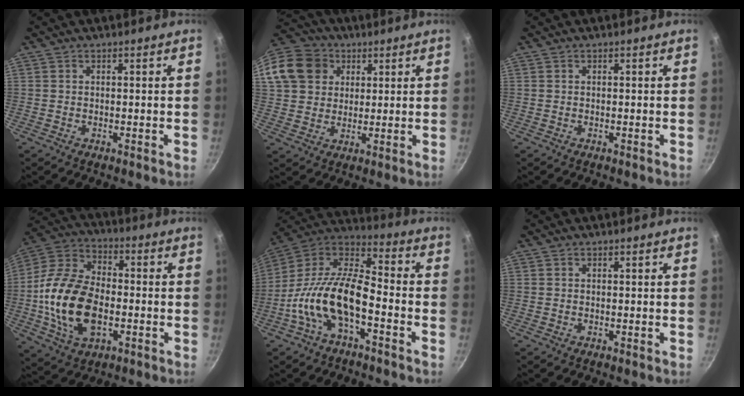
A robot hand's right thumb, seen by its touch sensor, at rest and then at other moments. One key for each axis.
{"total": 14.8, "fx": 5.1, "fy": 12.3, "fz": 6.6, "tx": -0.122, "ty": 0.019, "tz": 0.087}
{"total": 0.0}
{"total": 19.4, "fx": -3.3, "fy": 11.8, "fz": 15.0, "tx": -0.276, "ty": 0.029, "tz": -0.068}
{"total": 17.4, "fx": -6.0, "fy": 8.1, "fz": 14.2, "tx": -0.262, "ty": 0.060, "tz": -0.132}
{"total": 0.0}